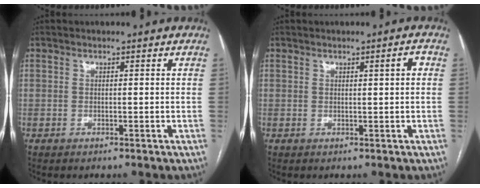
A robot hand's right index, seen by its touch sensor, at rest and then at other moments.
{"total": 1.6, "force": [0.4, 0.1, 1.6], "torque": [-0.021, 0.003, 0.006]}